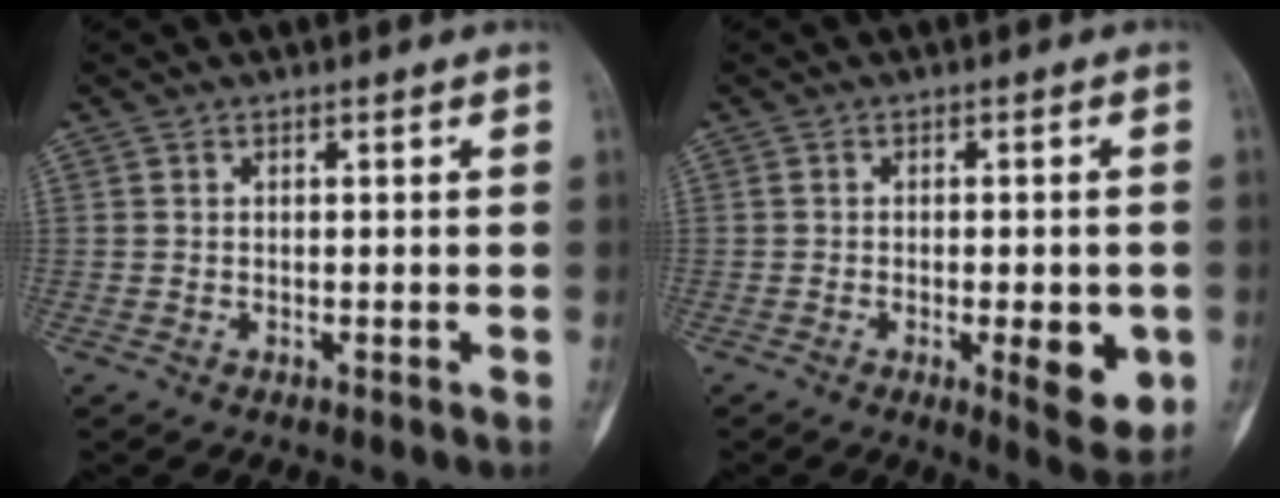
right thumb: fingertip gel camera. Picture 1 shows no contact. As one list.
[{"total": 8.2, "force": [-2.1, 2.9, 7.4], "torque": [-0.086, -0.009, -0.021]}]